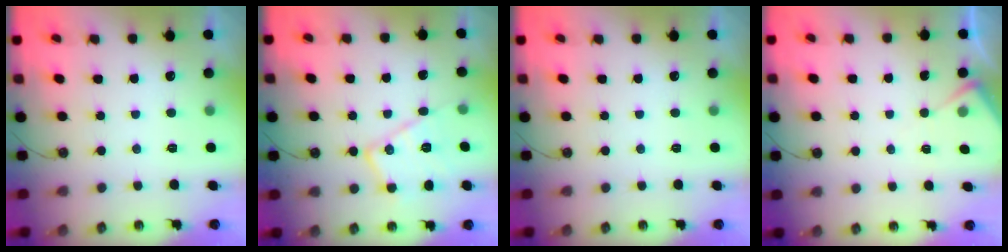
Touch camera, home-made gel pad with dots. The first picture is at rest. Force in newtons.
{"total": 12.7, "press": 12.7, "slide": 0.7}
{"total": 0.0}
{"total": 5.8, "press": 5.8, "slide": 0.4}